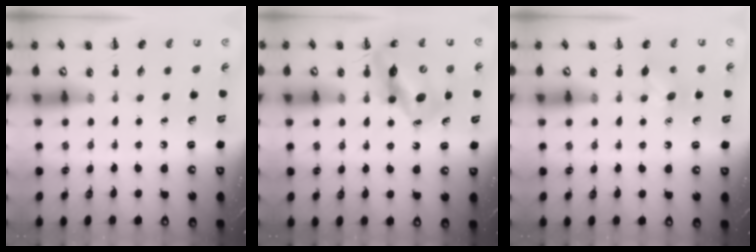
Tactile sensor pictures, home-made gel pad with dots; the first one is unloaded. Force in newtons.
{"total": 12.4, "press": 12.0, "slide": 3.3}
{"total": 6.1, "press": 5.9, "slide": 1.7}